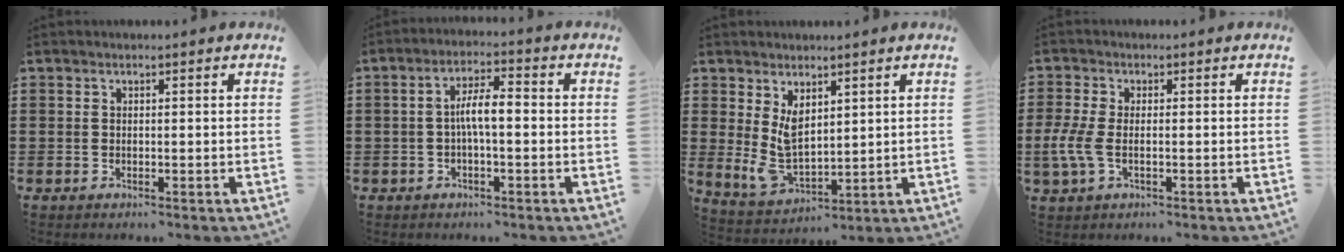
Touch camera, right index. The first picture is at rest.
{"total": 4.9, "force": [-0.5, 1.3, 4.7], "torque": [-0.093, 0.007, -0.014]}
{"total": 6.5, "force": [2.0, 3.8, 4.8], "torque": [-0.112, -0.003, 0.039]}
{"total": 4.3, "force": [-1.2, 2.1, 3.5], "torque": [-0.098, -0.008, -0.031]}